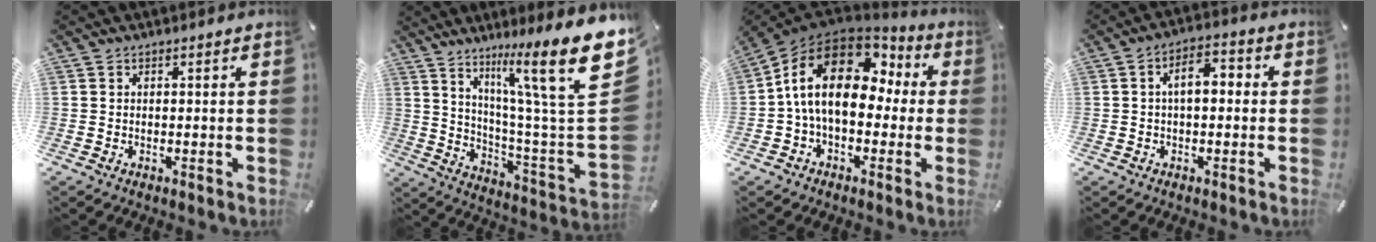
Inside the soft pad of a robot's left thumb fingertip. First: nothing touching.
{"total": 21.3, "force": [11.8, 3.2, 17.5], "torque": [-0.262, -0.089, 0.175]}
{"total": 17.7, "force": [2.6, 11.2, 13.5], "torque": [-0.271, 0.002, 0.041]}
{"total": 6.3, "force": [-0.1, 3.3, 5.3], "torque": [-0.083, 0.014, -0.006]}